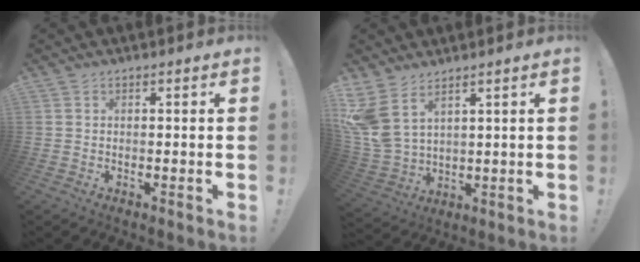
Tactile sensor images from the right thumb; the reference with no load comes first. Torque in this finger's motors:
{"motor_torque": [0.28, 0.32, 0.81, 0.74, 0.11]}